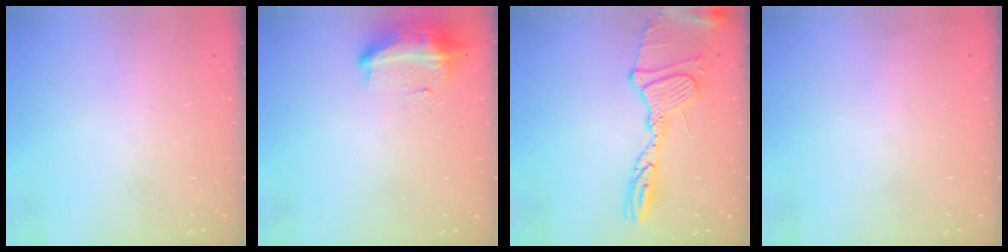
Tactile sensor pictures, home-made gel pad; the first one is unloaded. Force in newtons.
{"total": 19.3, "press": 12.1, "slide": 15.1}
{"total": 17.1, "press": 17.1, "slide": 1.5}
{"total": 2.9, "press": 2.4, "slide": 1.6}